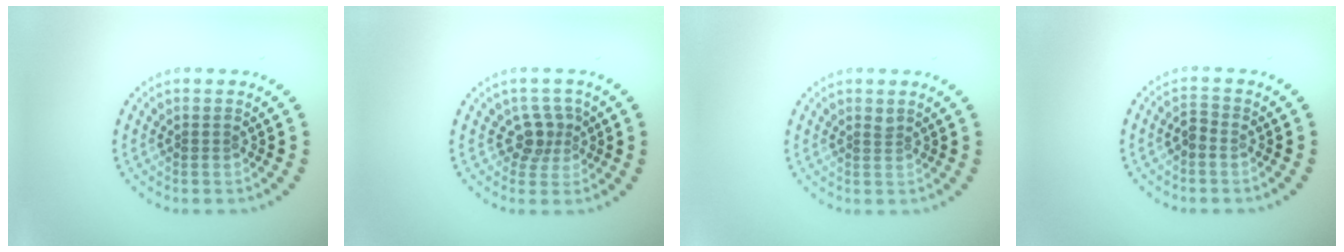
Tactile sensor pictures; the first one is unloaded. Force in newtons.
{"total": 2.4, "press": 1.8, "slide": 1.5}
{"total": 0.6, "press": 0.4, "slide": 0.5}
{"total": 1.0, "press": 0.9, "slide": 0.5}